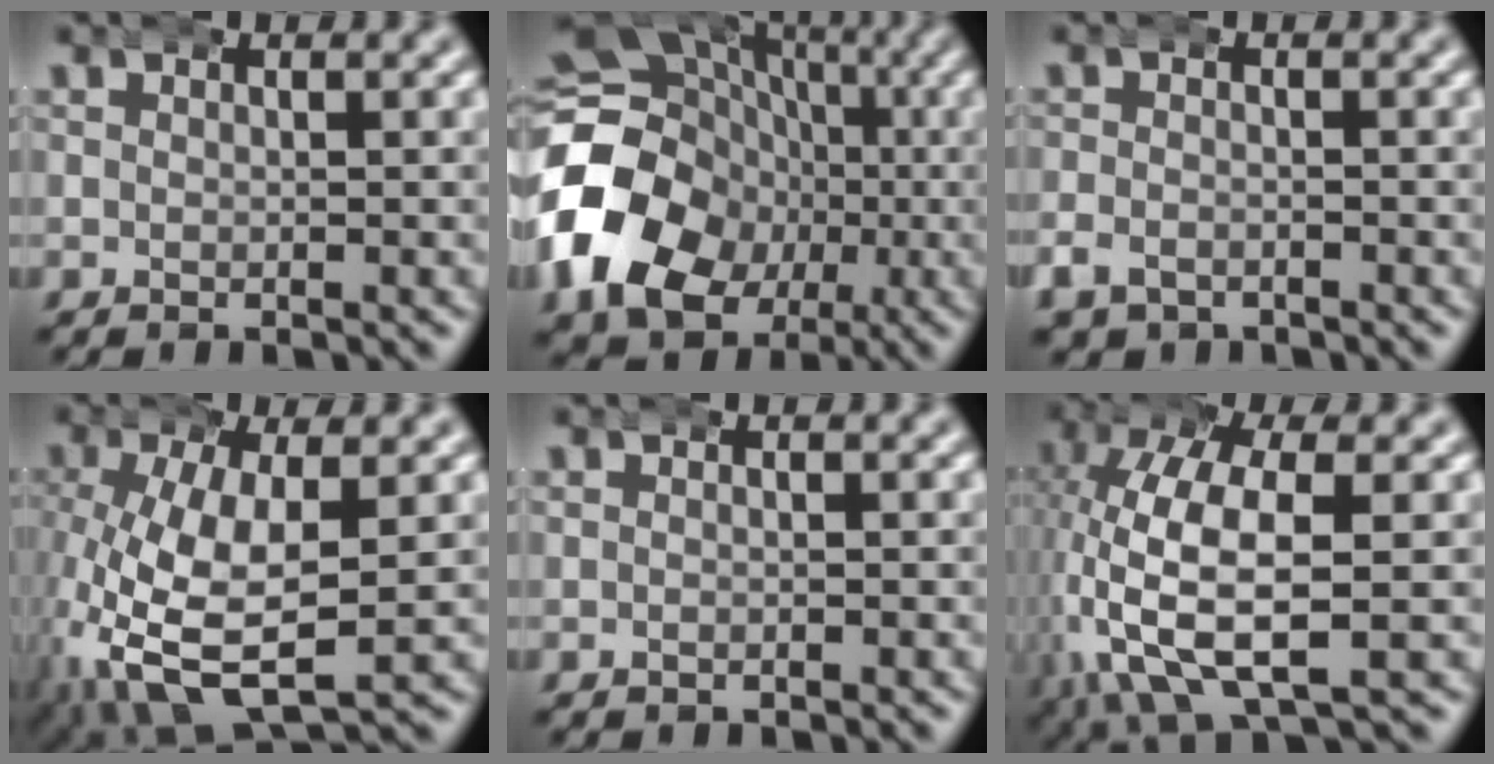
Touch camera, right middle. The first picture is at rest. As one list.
[{"total": 17.9, "force": [-2.5, 15.5, 8.6], "torque": [-0.179, -0.039, -0.046]}, {"total": 2.5, "force": [-1.7, 1.8, 0.6], "torque": [-0.024, -0.009, -0.026]}, {"total": 9.6, "force": [-1.4, 5.5, 7.7], "torque": [-0.181, -0.036, 0.000]}, {"total": 0.0}, {"total": 9.6, "force": [-0.8, 5.3, 7.9], "torque": [-0.190, -0.038, 0.010]}]